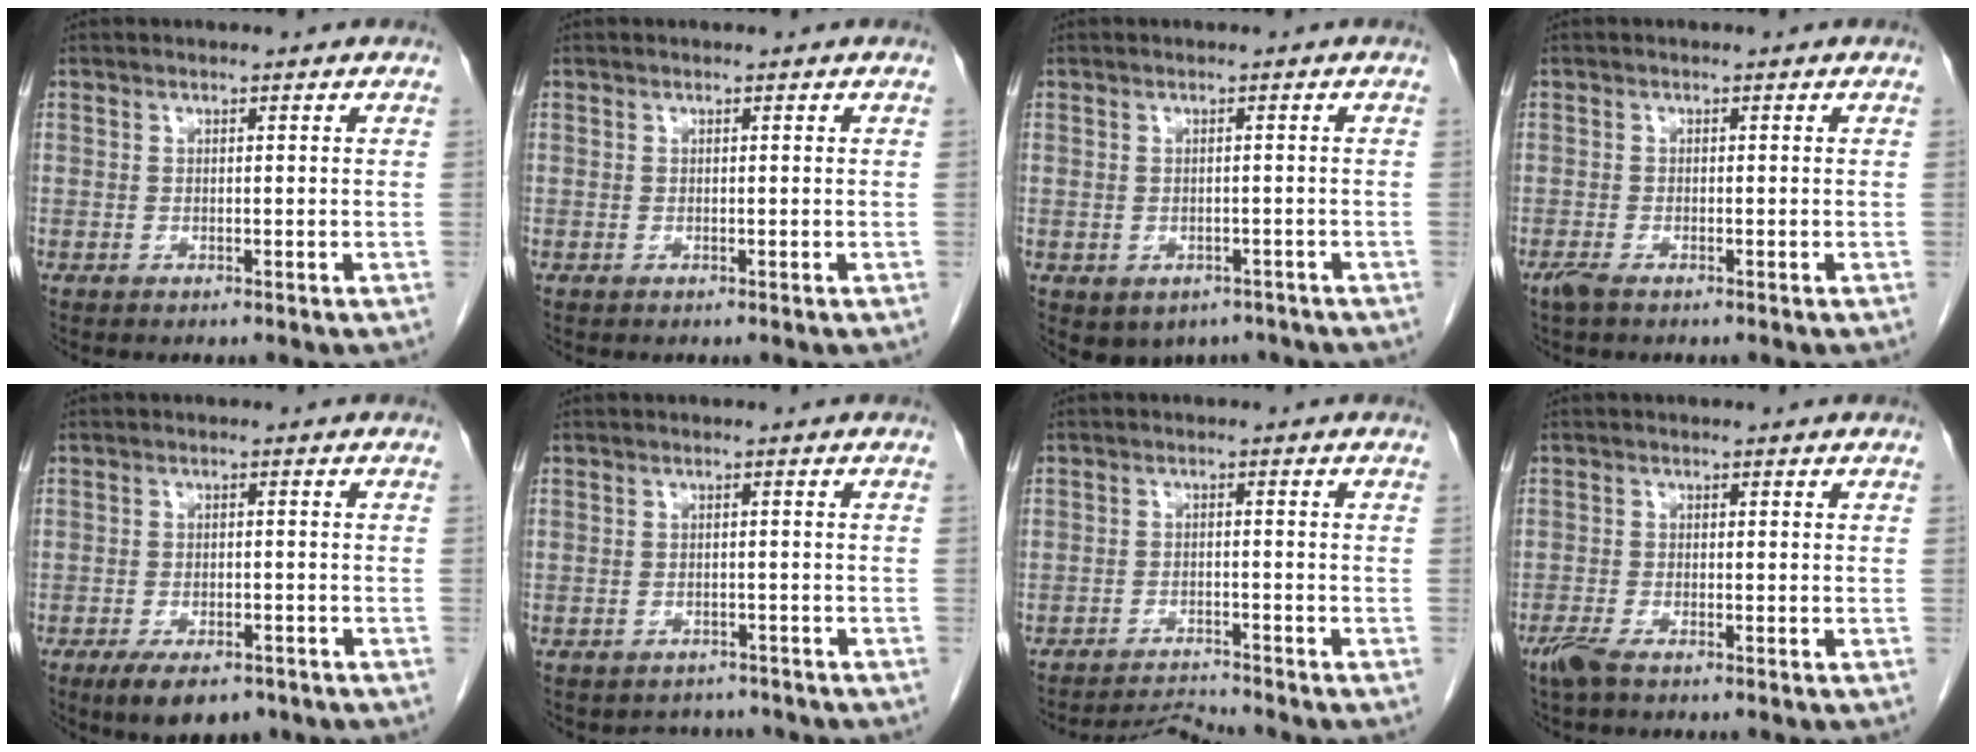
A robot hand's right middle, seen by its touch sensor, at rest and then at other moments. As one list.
[{"total": 0.0}, {"total": 4.8, "force": [-3.2, 3.3, 1.3], "torque": [-0.010, 0.007, -0.035]}, {"total": 1.5, "force": [-1.1, 0.3, 1.0], "torque": [-0.028, -0.005, -0.021]}, {"total": 7.3, "force": [-5.1, 3.0, 4.2], "torque": [-0.068, -0.007, -0.077]}, {"total": 3.7, "force": [-3.3, 1.7, -0.2], "torque": [0.001, 0.005, -0.044]}, {"total": 3.5, "force": [-3.1, -1.4, -1.0], "torque": [0.013, -0.012, -0.049]}, {"total": 2.6, "force": [-1.9, 0.5, 1.7], "torque": [-0.042, -0.007, -0.039]}]